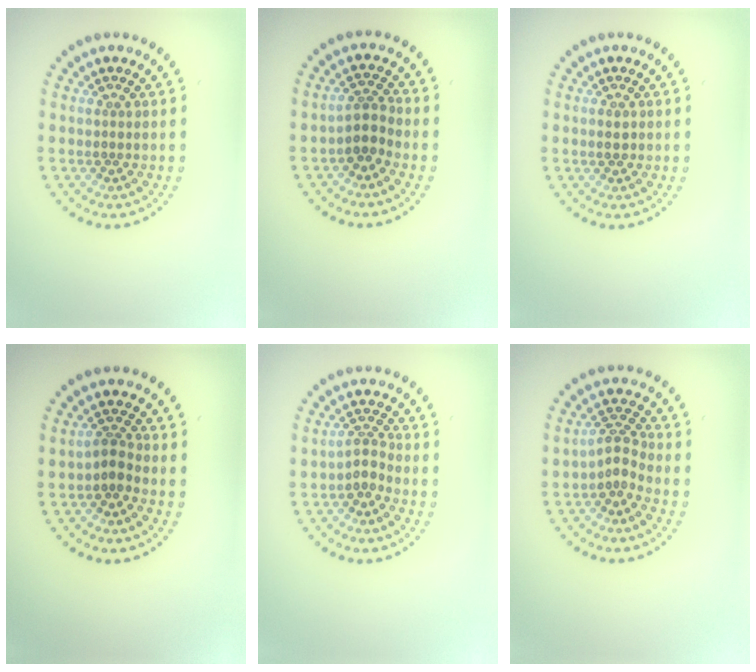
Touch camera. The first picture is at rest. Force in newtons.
{"total": 2.2, "press": 1.8, "slide": 1.3}
{"total": 1.0, "press": 1.0, "slide": 0.2}
{"total": 1.6, "press": 1.2, "slide": 1.0}
{"total": 2.0, "press": 1.4, "slide": 1.5}
{"total": 2.3, "press": 1.6, "slide": 1.6}